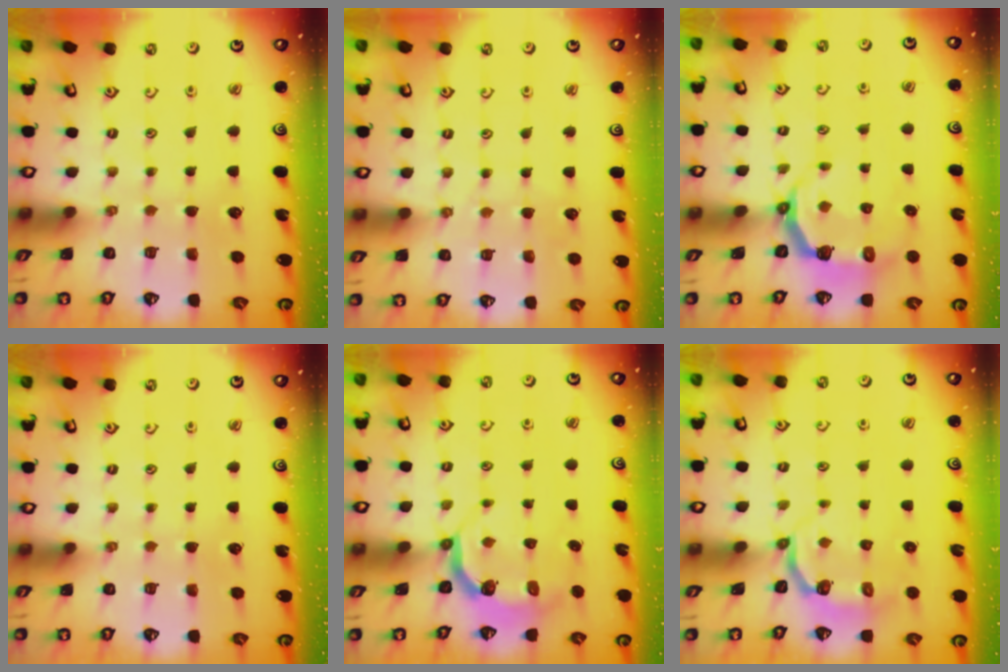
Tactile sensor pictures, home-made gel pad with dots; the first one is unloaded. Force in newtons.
{"total": 3.9, "press": 3.8, "slide": 0.5}
{"total": 4.9, "press": 3.5, "slide": 3.4}
{"total": 0.0}
{"total": 4.6, "press": 3.1, "slide": 3.3}
{"total": 3.5, "press": 2.6, "slide": 2.3}